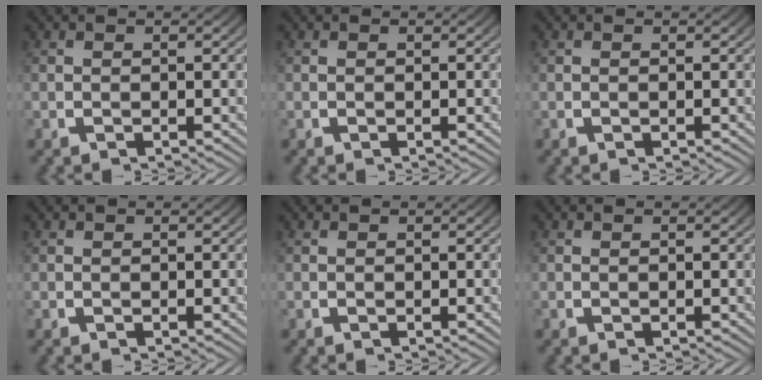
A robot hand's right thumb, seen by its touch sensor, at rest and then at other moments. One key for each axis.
{"total": 0.0}
{"total": 0.0}
{"total": 0.0}
{"total": 0.0}
{"total": 0.0}